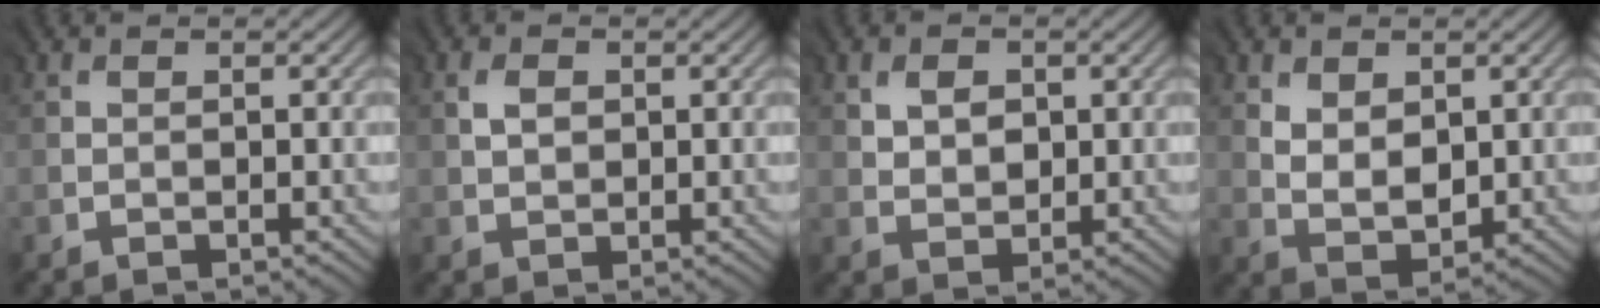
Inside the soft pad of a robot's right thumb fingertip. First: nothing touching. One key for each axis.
{"total": 1.6, "fx": 0.7, "fy": 1.3, "fz": 0.8, "tx": -0.019, "ty": 0.002, "tz": 0.012}
{"total": 3.1, "fx": 1.4, "fy": 2.3, "fz": 1.6, "tx": -0.030, "ty": 0.000, "tz": 0.026}
{"total": 4.3, "fx": 1.6, "fy": 2.8, "fz": 2.9, "tx": -0.057, "ty": -0.005, "tz": 0.036}